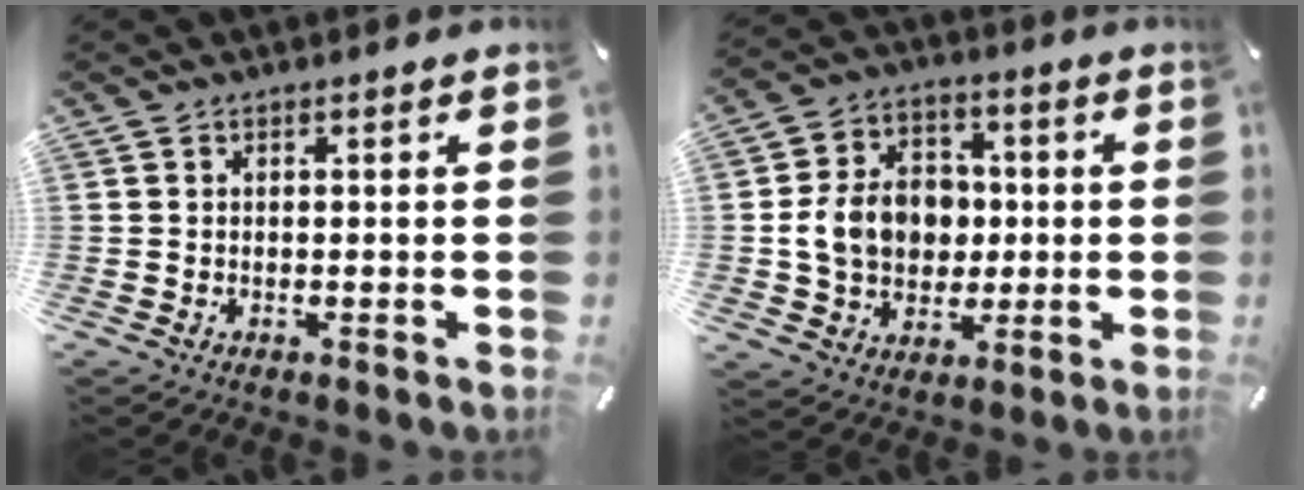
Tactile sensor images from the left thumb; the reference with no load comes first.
{"total": 12.4, "force": [-0.3, 10.5, 6.6], "torque": [-0.134, 0.020, -0.002]}